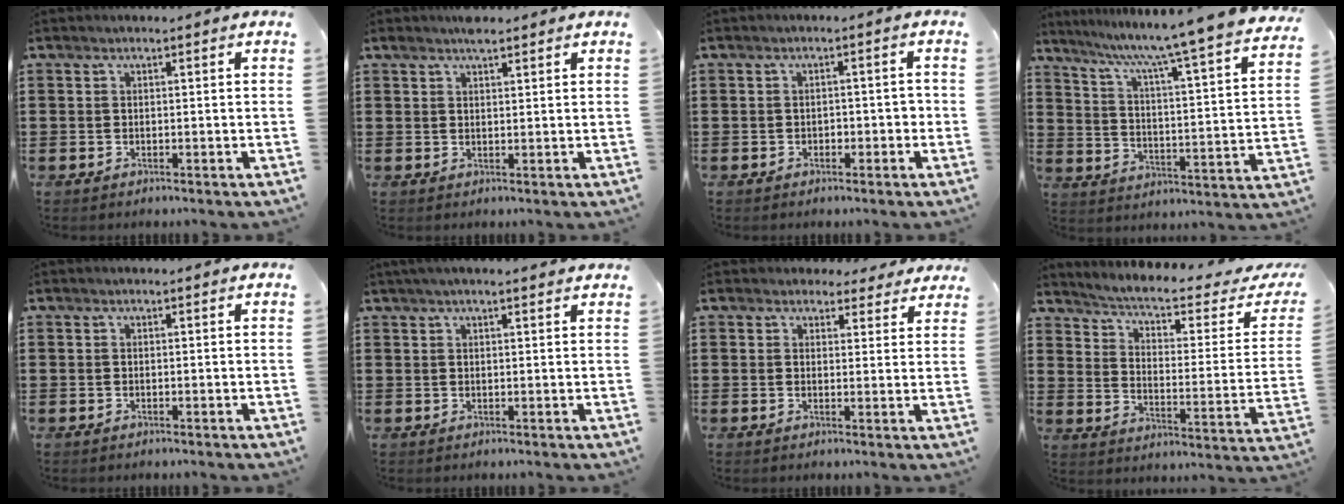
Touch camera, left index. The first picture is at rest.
{"total": 2.4, "force": [2.0, 0.5, 1.2], "torque": [-0.027, 0.003, 0.037]}
{"total": 1.7, "force": [-0.9, 1.1, 0.9], "torque": [-0.021, 0.004, -0.022]}
{"total": 8.5, "force": [7.2, -1.7, 4.2], "torque": [-0.101, -0.065, 0.107]}
{"total": 0.0}
{"total": 2.0, "force": [1.6, 0.1, 1.2], "torque": [-0.026, 0.003, 0.029]}
{"total": 3.3, "force": [2.9, 1.4, 0.5], "torque": [-0.012, -0.004, 0.053]}
{"total": 4.2, "force": [3.3, 0.1, 2.6], "torque": [-0.068, -0.032, 0.046]}